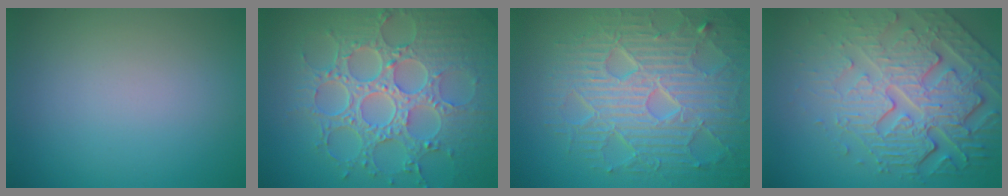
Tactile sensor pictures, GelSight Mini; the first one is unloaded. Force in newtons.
{"total": 8.9, "press": 6.5, "slide": 6.1}
{"total": 9.6, "press": 6.4, "slide": 7.1}
{"total": 8.0, "press": 5.9, "slide": 5.4}